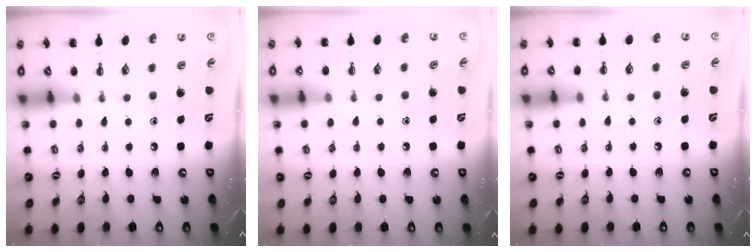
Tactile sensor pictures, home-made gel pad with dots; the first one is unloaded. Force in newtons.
{"total": 6.2, "press": 5.8, "slide": 2.3}
{"total": 6.1, "press": 5.8, "slide": 2.0}